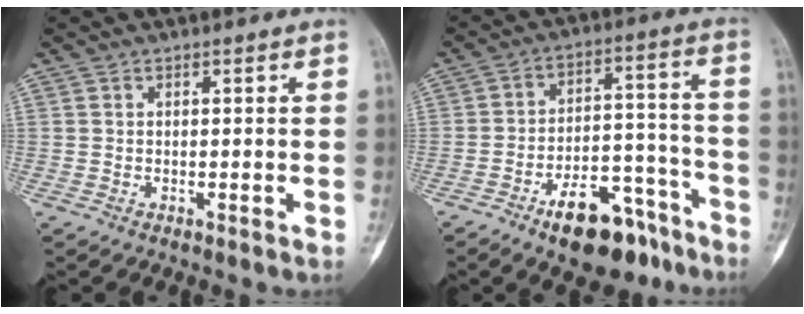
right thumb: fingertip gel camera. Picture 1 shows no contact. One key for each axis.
{"total": 15.3, "fx": -10.1, "fy": 6.9, "fz": 9.1, "tx": -0.105, "ty": 0.088, "tz": -0.153}